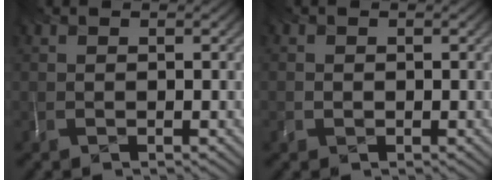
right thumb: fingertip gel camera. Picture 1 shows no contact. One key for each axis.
{"total": 1.0, "fx": -0.3, "fy": 0.7, "fz": -0.7, "tx": 0.014, "ty": -0.005, "tz": 0.001}